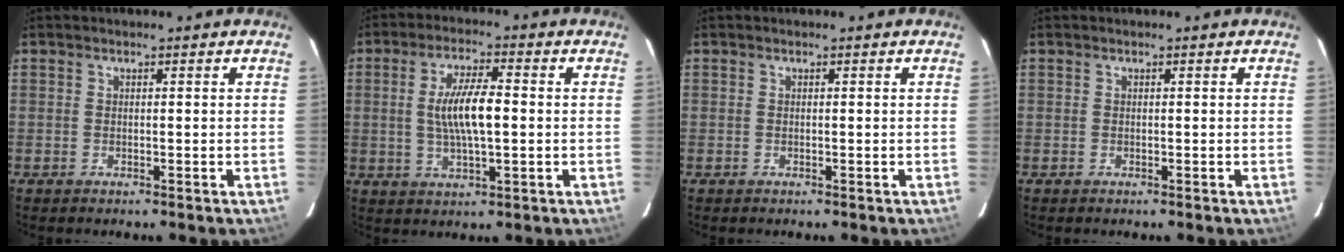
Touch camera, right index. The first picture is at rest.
{"total": 8.8, "force": [0.2, 2.4, 8.4], "torque": [-0.159, 0.002, 0.007]}
{"total": 0.0}
{"total": 0.0}